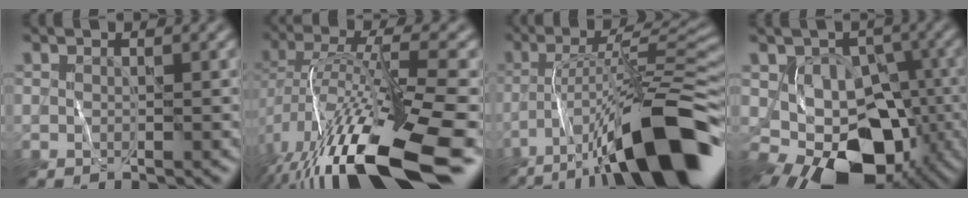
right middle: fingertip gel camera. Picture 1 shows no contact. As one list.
[{"total": 15.1, "force": [-7.5, 4.8, 12.2], "torque": [-0.236, -0.002, -0.125]}, {"total": 14.0, "force": [-8.3, 2.9, 11.0], "torque": [-0.181, 0.017, -0.138]}, {"total": 10.0, "force": [-3.4, 7.1, 6.2], "torque": [-0.081, -0.012, -0.051]}]